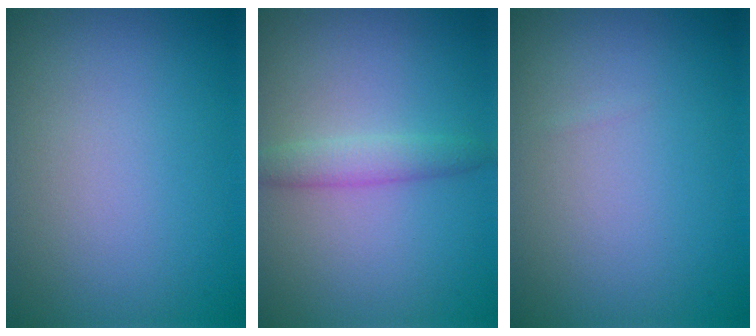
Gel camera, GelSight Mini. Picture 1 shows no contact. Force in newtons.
{"total": 2.1, "press": 2.1, "slide": 0.1}
{"total": 0.0}